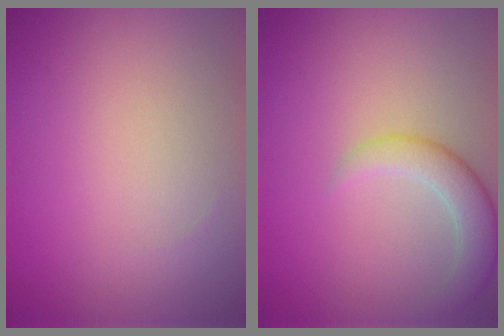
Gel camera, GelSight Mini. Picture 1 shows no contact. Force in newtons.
{"total": 3.4, "press": 3.4, "slide": 0.3}